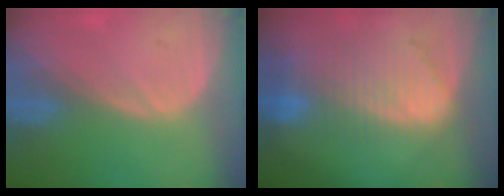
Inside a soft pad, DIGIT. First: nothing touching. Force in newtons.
{"total": 9.2, "press": 8.1, "slide": 4.4}